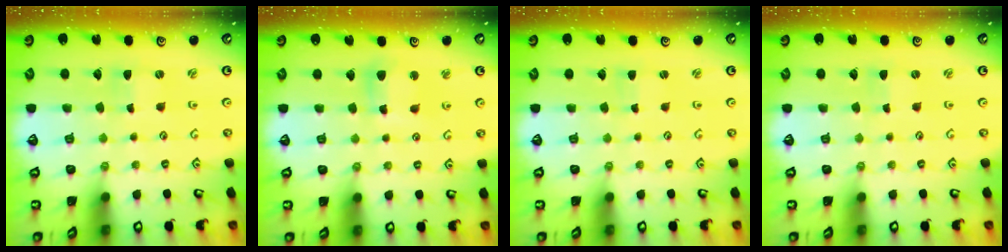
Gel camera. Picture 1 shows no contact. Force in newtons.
{"total": 8.3, "press": 8.2, "slide": 1.0}
{"total": 1.7, "press": 1.6, "slide": 0.3}
{"total": 0.0}